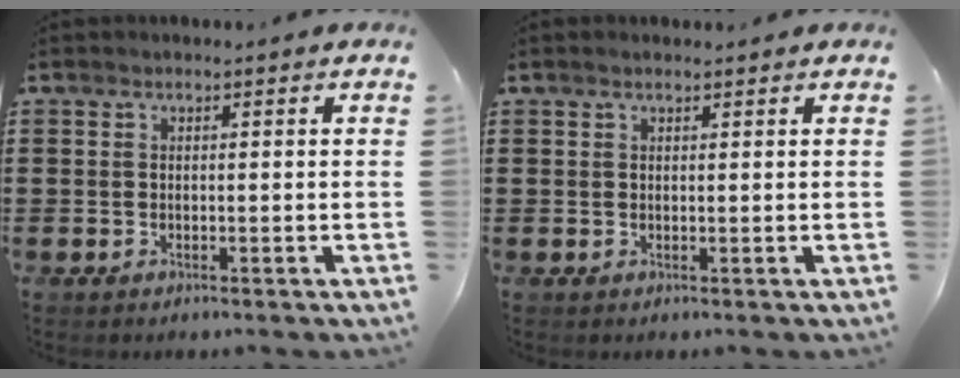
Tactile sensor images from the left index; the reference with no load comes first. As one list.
[{"total": 0.7, "force": [0.6, 0.1, 0.4], "torque": [-0.009, 0.002, 0.010]}]